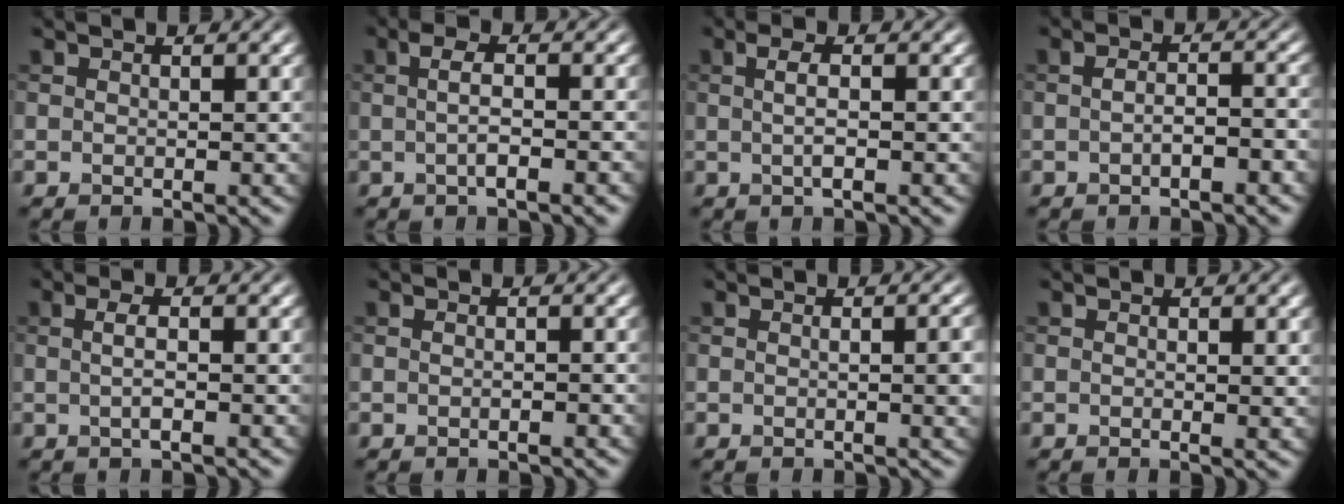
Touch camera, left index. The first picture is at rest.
{"total": 3.8, "force": [-0.3, 1.2, 3.5], "torque": [-0.046, 0.008, -0.009]}
{"total": 2.5, "force": [0.1, 0.7, 2.4], "torque": [-0.041, 0.004, -0.001]}
{"total": 2.8, "force": [-0.8, 1.0, 2.5], "torque": [-0.038, 0.001, -0.010]}
{"total": 2.2, "force": [0.0, 0.5, 2.1], "torque": [-0.036, 0.003, -0.003]}
{"total": 1.1, "force": [-0.3, 0.3, 1.0], "torque": [-0.011, -0.001, -0.003]}
{"total": 2.8, "force": [0.0, 0.8, 2.7], "torque": [-0.031, 0.001, -0.001]}
{"total": 1.2, "force": [0.1, 0.3, 1.2], "torque": [-0.015, -0.005, 0.000]}